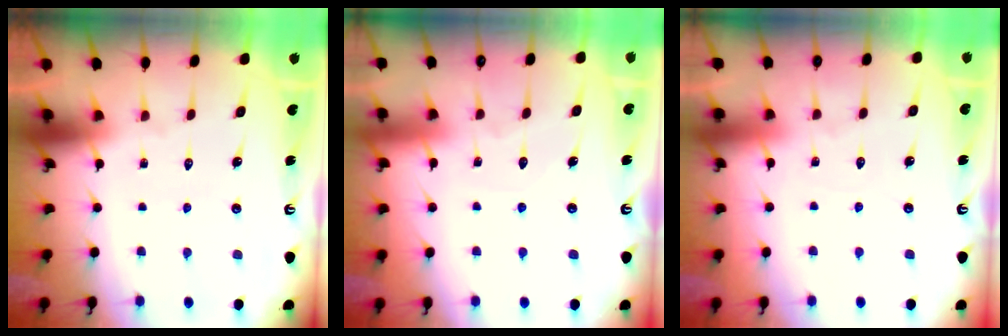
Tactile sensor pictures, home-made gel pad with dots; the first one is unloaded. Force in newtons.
{"total": 5.0, "press": 5.0, "slide": 0.4}
{"total": 2.6, "press": 2.6, "slide": 0.3}